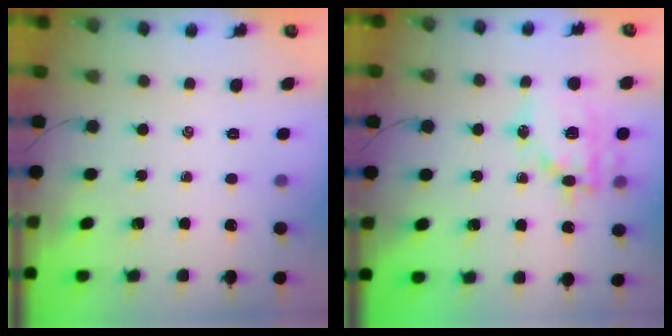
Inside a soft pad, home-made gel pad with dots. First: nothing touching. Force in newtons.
{"total": 15.3, "press": 15.2, "slide": 2.2}